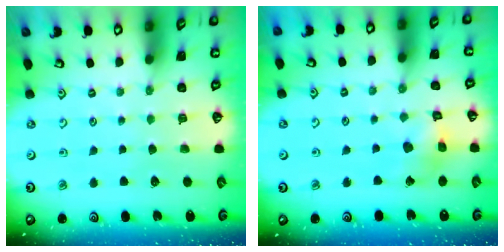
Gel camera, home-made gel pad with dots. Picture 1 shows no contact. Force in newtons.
{"total": 7.6, "press": 7.5, "slide": 0.7}